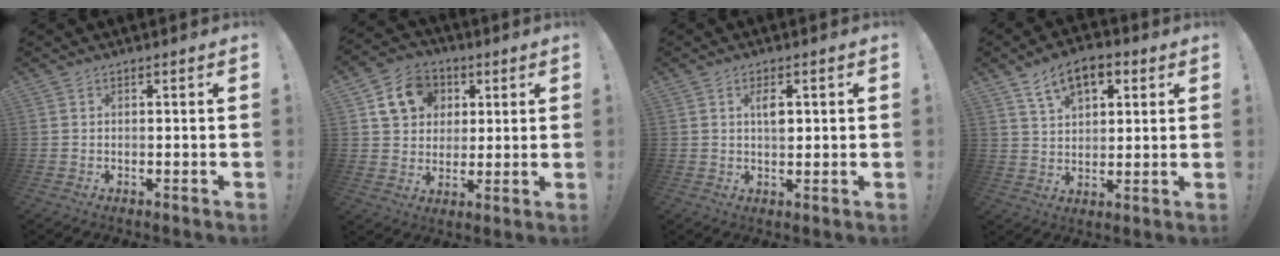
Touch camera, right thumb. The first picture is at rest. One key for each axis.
{"total": 12.0, "fx": 4.8, "fy": 9.9, "fz": 4.7, "tx": -0.076, "ty": -0.012, "tz": 0.098}
{"total": 4.1, "fx": 0.8, "fy": 1.9, "fz": 3.5, "tx": -0.057, "ty": 0.001, "tz": 0.009}
{"total": 10.8, "fx": 5.6, "fy": 6.4, "fz": 6.7, "tx": -0.106, "ty": -0.009, "tz": 0.105}